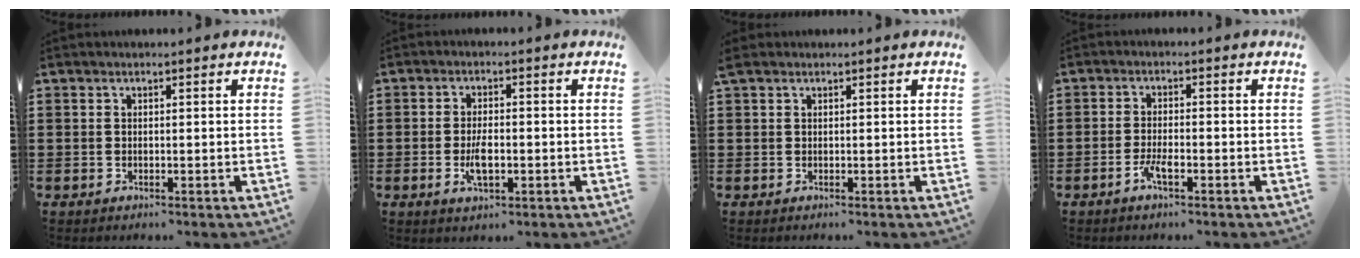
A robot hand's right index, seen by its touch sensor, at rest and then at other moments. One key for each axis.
{"total": 4.1, "fx": -0.9, "fy": 1.7, "fz": 3.6, "tx": -0.078, "ty": 0.000, "tz": -0.019}
{"total": 0.7, "fx": 0.5, "fy": 0.5, "fz": 0.1, "tx": -0.005, "ty": 0.006, "tz": 0.009}
{"total": 2.6, "fx": -1.5, "fy": 0.6, "fz": 2.1, "tx": -0.050, "ty": -0.001, "tz": -0.032}